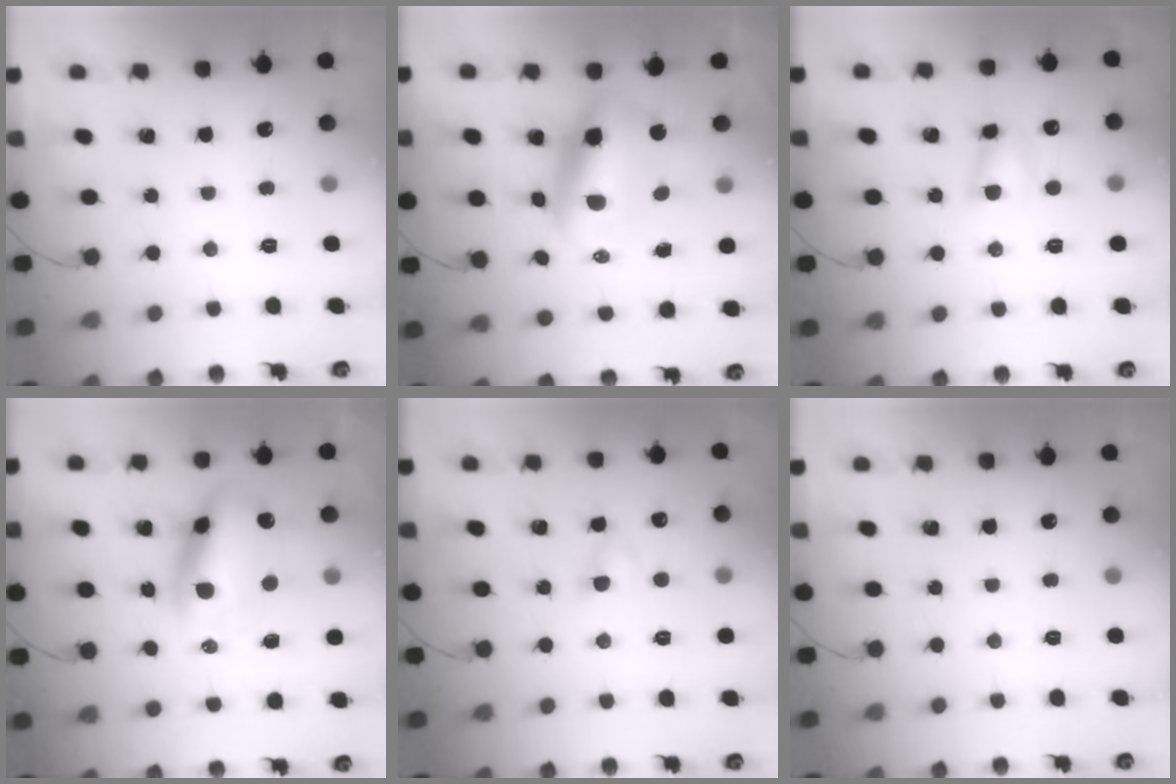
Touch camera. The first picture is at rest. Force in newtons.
{"total": 10.9, "press": 10.4, "slide": 3.0}
{"total": 5.2, "press": 5.2, "slide": 0.7}
{"total": 12.8, "press": 12.4, "slide": 3.4}
{"total": 2.1, "press": 1.9, "slide": 0.9}
{"total": 0.0}